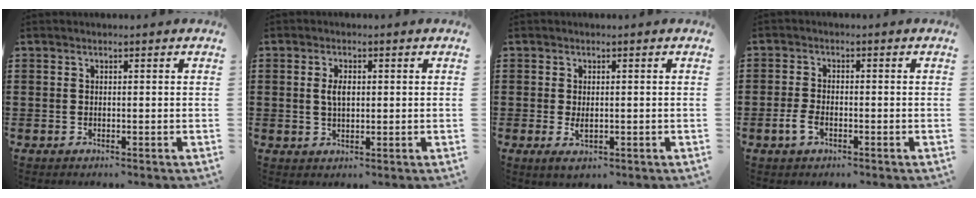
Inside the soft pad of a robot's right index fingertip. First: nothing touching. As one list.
[{"total": 3.0, "force": [0.4, 1.4, 2.6], "torque": [-0.053, 0.006, 0.005]}, {"total": 1.9, "force": [-0.3, 0.7, 1.8], "torque": [-0.035, -0.003, -0.004]}, {"total": 2.8, "force": [-1.3, 1.4, 2.1], "torque": [-0.051, -0.003, -0.028]}]